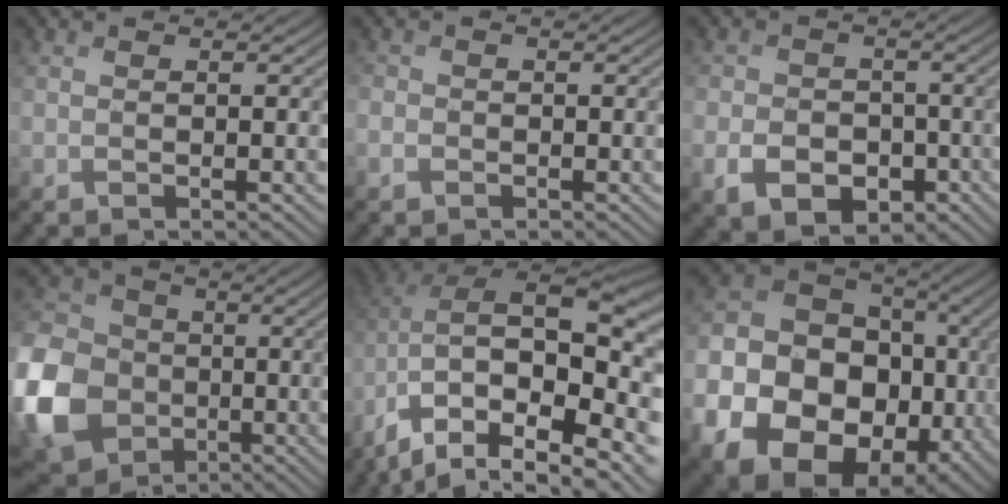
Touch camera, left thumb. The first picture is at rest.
{"total": 1.7, "force": [-0.9, 1.4, 0.5], "torque": [-0.013, -0.004, -0.025]}
{"total": 6.7, "force": [-2.7, 5.2, 3.2], "torque": [-0.059, -0.019, -0.054]}
{"total": 15.1, "force": [-3.9, 12.2, 7.9], "torque": [-0.237, -0.014, -0.095]}
{"total": 16.8, "force": [-8.1, 8.4, 12.1], "torque": [-0.269, -0.030, -0.111]}
{"total": 23.8, "force": [-6.5, 20.2, 10.9], "torque": [-0.261, -0.058, -0.110]}